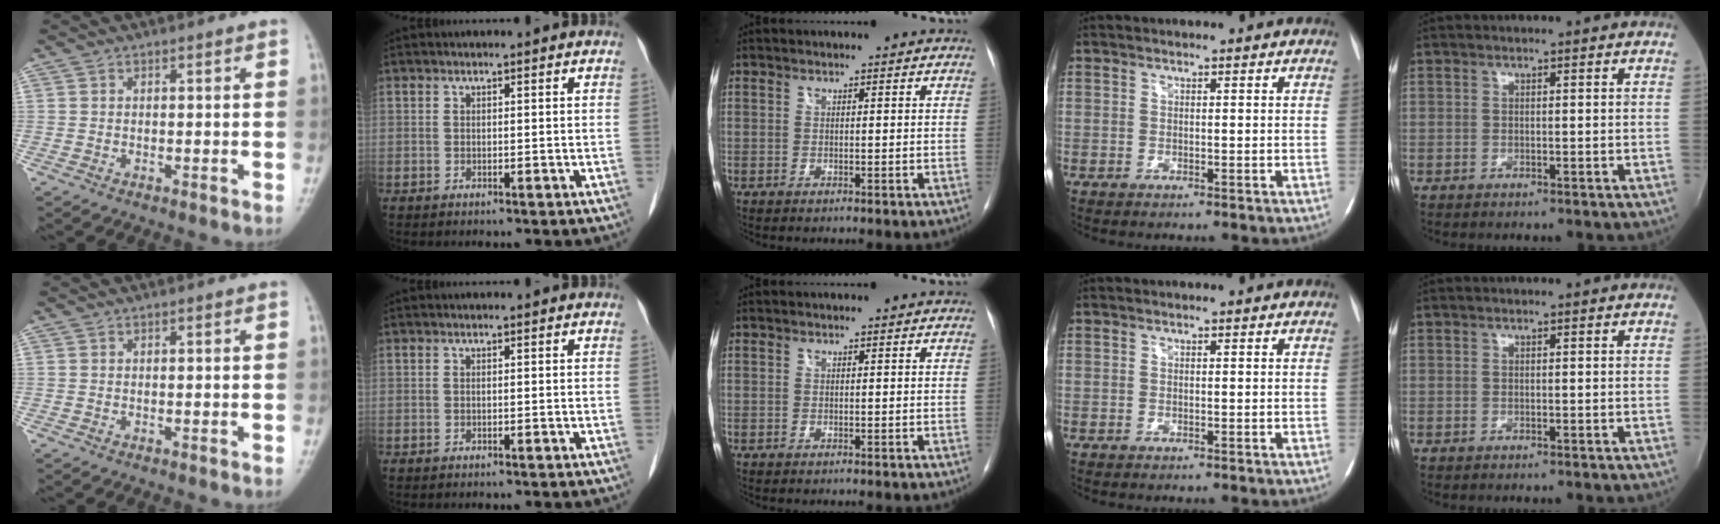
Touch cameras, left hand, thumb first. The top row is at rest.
{}